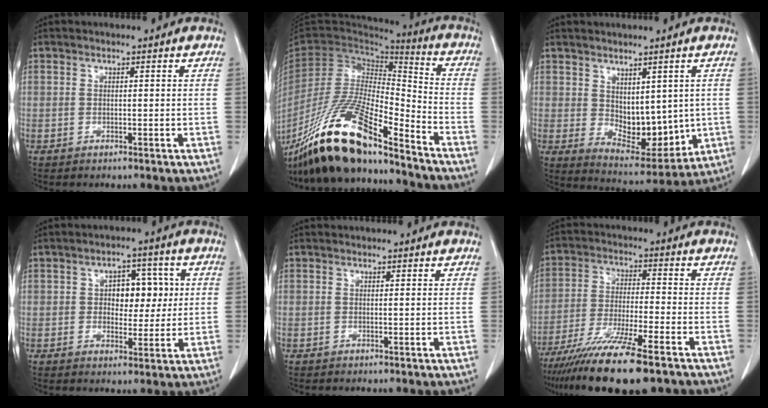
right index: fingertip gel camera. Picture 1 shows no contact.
{"total": 20.6, "force": [-15.9, 3.4, 12.7], "torque": [-0.263, -0.029, -0.300]}
{"total": 9.5, "force": [0.7, 5.1, 8.0], "torque": [-0.106, -0.010, 0.036]}
{"total": 6.9, "force": [1.2, 4.1, 5.4], "torque": [-0.065, 0.019, 0.021]}
{"total": 0.0}
{"total": 15.2, "force": [-11.1, 1.2, 10.3], "torque": [-0.190, -0.043, -0.189]}